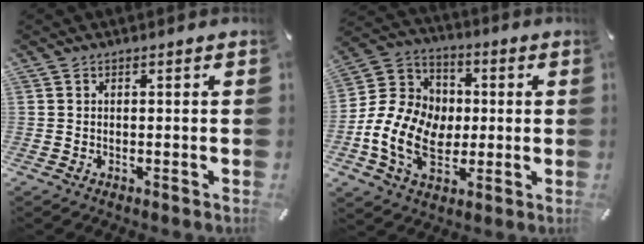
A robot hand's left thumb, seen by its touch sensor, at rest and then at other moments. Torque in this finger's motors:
{"motor_torque": [1.33, 2.05, 1.03, -0.21, 0.54]}